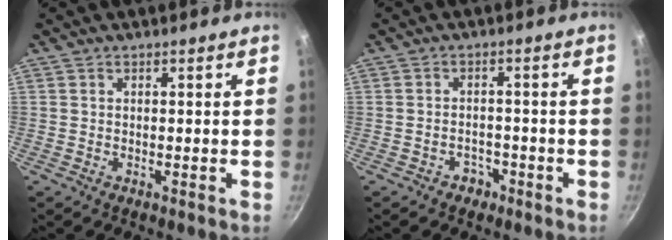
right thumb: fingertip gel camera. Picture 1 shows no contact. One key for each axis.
{"total": 2.7, "fx": -1.7, "fy": 2.0, "fz": 0.6, "tx": 0.004, "ty": 0.018, "tz": -0.025}